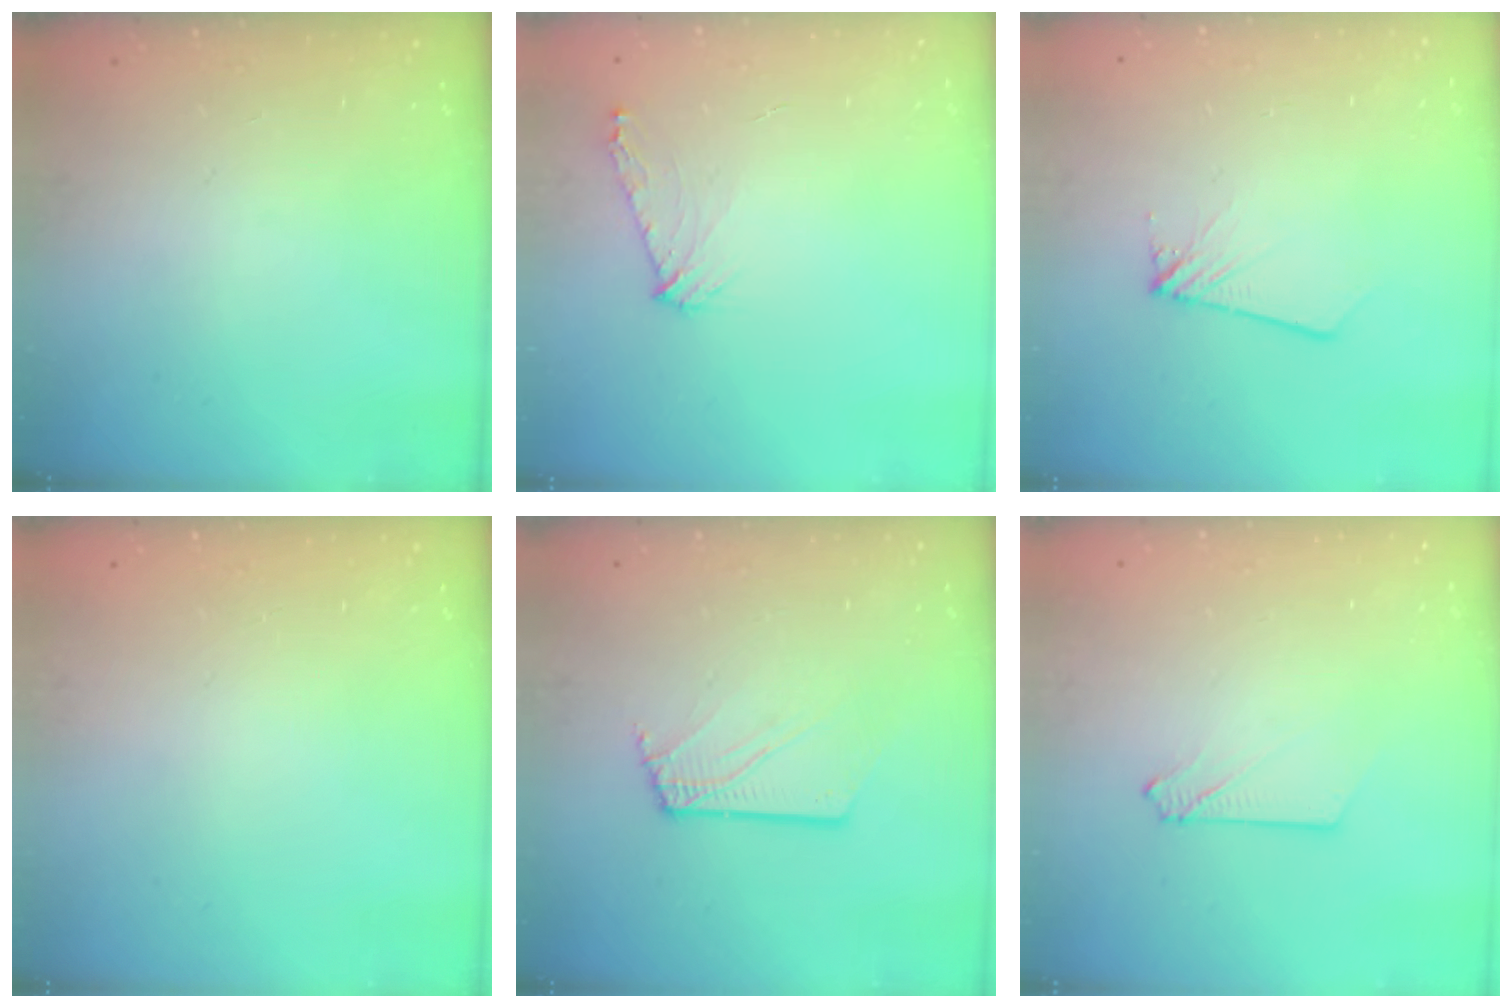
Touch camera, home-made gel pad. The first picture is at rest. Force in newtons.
{"total": 6.6, "press": 6.6, "slide": 0.9}
{"total": 1.7, "press": 1.7, "slide": 0.1}
{"total": 0.0}
{"total": 2.6, "press": 2.6, "slide": 0.3}
{"total": 2.6, "press": 2.6, "slide": 0.3}